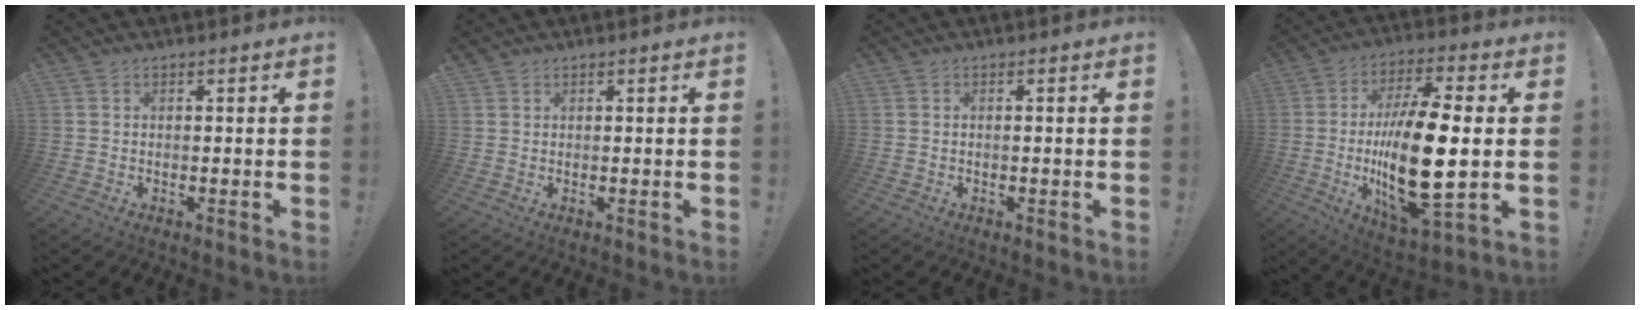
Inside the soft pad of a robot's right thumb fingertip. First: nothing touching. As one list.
[{"total": 0.7, "force": [0.6, 0.2, 0.2], "torque": [0.003, -0.004, 0.011]}, {"total": 0.0}, {"total": 21.3, "force": [-1.5, 6.9, 20.1], "torque": [-0.391, -0.008, -0.026]}]